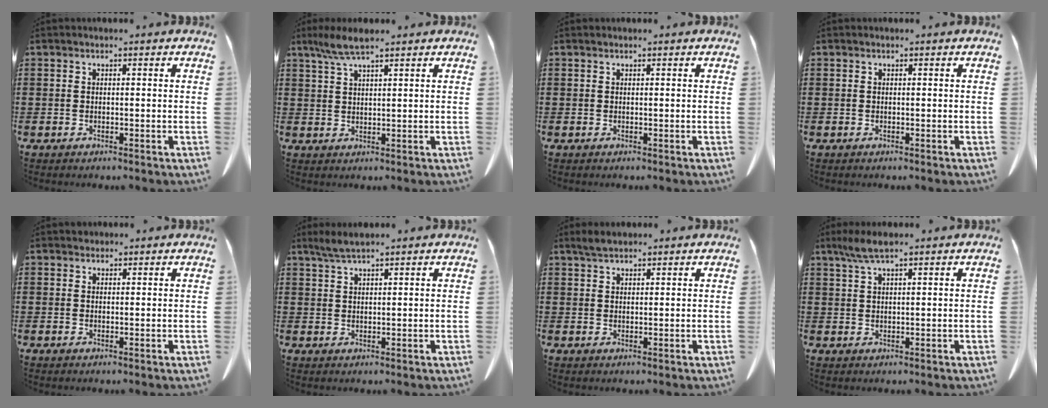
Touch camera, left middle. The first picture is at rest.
{"total": 4.6, "force": [3.2, 0.7, 3.3], "torque": [-0.071, 0.003, 0.057]}
{"total": 0.0}
{"total": 0.0}
{"total": 0.9, "force": [0.7, 0.5, -0.1], "torque": [0.001, 0.003, 0.015]}
{"total": 2.4, "force": [2.0, 0.2, 1.4], "torque": [-0.032, 0.002, 0.037]}
{"total": 2.0, "force": [1.8, 0.5, 0.8], "torque": [-0.021, 0.005, 0.033]}
{"total": 3.6, "force": [2.4, 0.7, 2.7], "torque": [-0.057, 0.003, 0.043]}